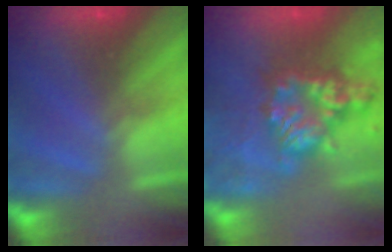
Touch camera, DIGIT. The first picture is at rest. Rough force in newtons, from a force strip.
{"total": 9.5}